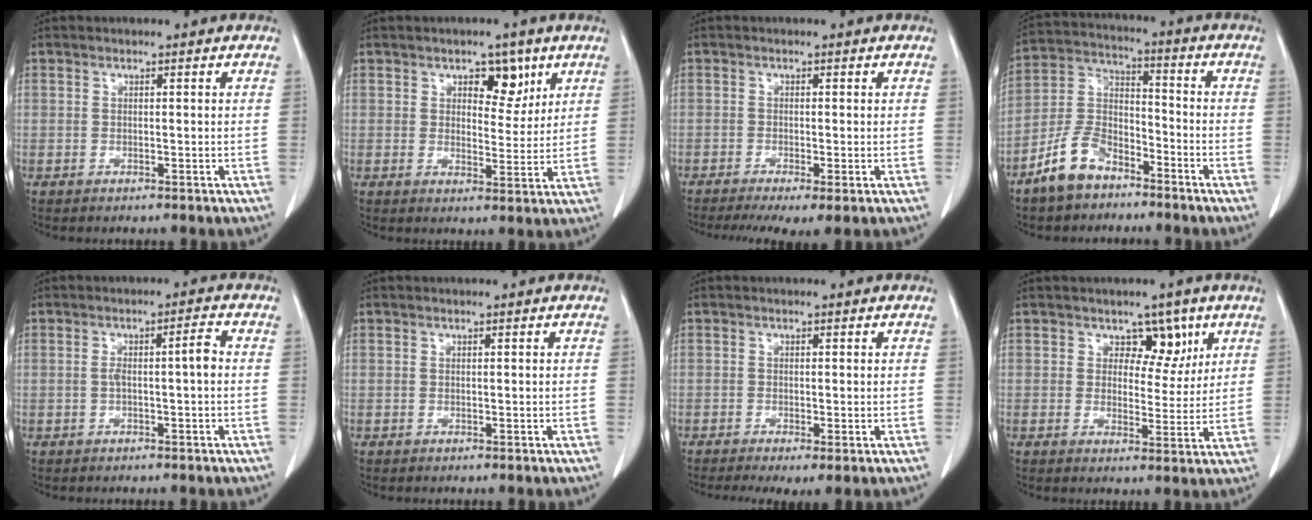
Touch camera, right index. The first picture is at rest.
{"total": 5.3, "force": [2.9, 2.9, 3.3], "torque": [-0.036, 0.002, 0.042]}
{"total": 6.0, "force": [-3.8, 1.0, 4.5], "torque": [-0.068, -0.016, -0.063]}
{"total": 9.5, "force": [-6.6, 4.9, 4.7], "torque": [-0.109, 0.007, -0.130]}
{"total": 3.3, "force": [-0.3, 0.2, 3.3], "torque": [-0.057, 0.011, -0.002]}
{"total": 0.0}
{"total": 3.6, "force": [-2.0, 0.9, 2.8], "torque": [-0.046, -0.012, -0.032]}
{"total": 4.8, "force": [2.6, 3.3, 2.4], "torque": [-0.015, -0.001, 0.036]}